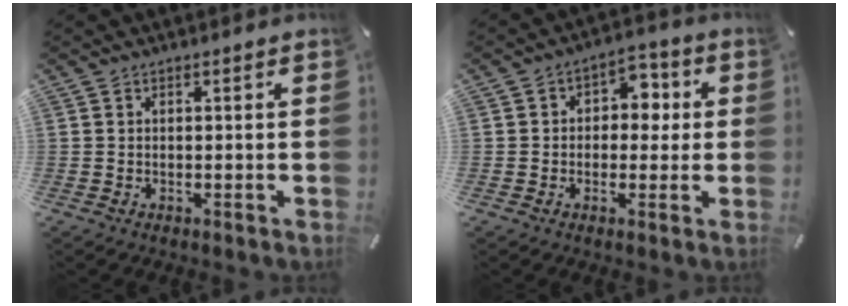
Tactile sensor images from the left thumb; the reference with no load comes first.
{"total": 6.2, "force": [-0.2, 5.0, 3.6], "torque": [-0.042, 0.010, -0.012]}